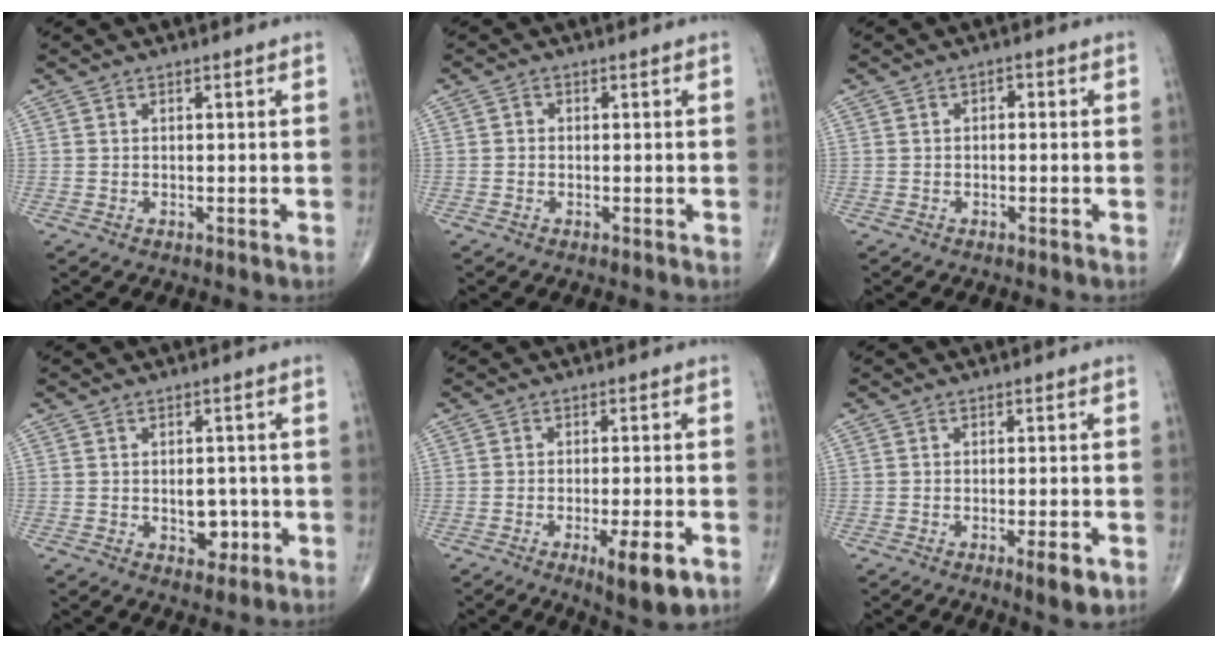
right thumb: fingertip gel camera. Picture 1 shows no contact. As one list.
[{"total": 0.9, "force": [-0.2, 0.8, 0.4], "torque": [0.000, 0.003, -0.007]}, {"total": 1.5, "force": [0.0, 0.9, 1.1], "torque": [-0.008, 0.006, -0.005]}, {"total": 4.7, "force": [-1.0, 3.2, 3.3], "torque": [-0.018, 0.002, -0.008]}, {"total": 8.3, "force": [-3.7, 1.9, 7.2], "torque": [-0.109, -0.003, -0.049]}, {"total": 4.4, "force": [-2.0, 1.0, 3.8], "torque": [-0.055, -0.003, -0.028]}]